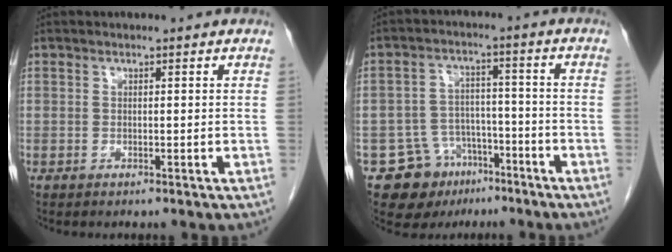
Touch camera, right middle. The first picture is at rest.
{"total": 9.4, "force": [-5.7, 7.1, 2.3], "torque": [-0.040, 0.026, -0.083]}